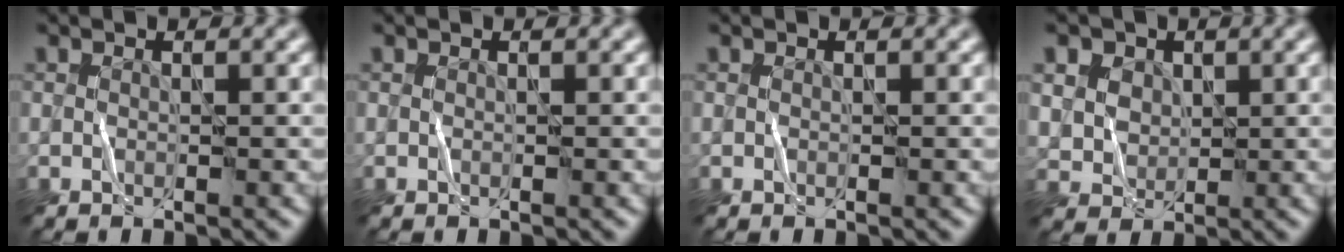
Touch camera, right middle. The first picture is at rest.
{"total": 0.0}
{"total": 0.0}
{"total": 3.8, "force": [2.4, 2.8, 0.9], "torque": [-0.053, 0.013, 0.045]}